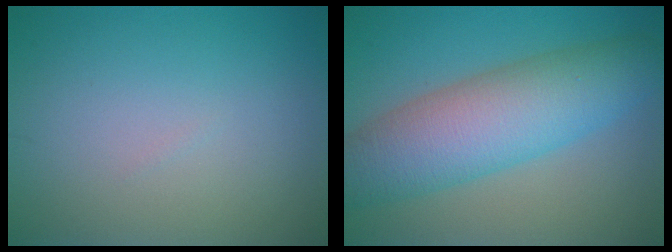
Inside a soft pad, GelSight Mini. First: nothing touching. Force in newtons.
{"total": 8.7, "press": 8.7, "slide": 0.2}